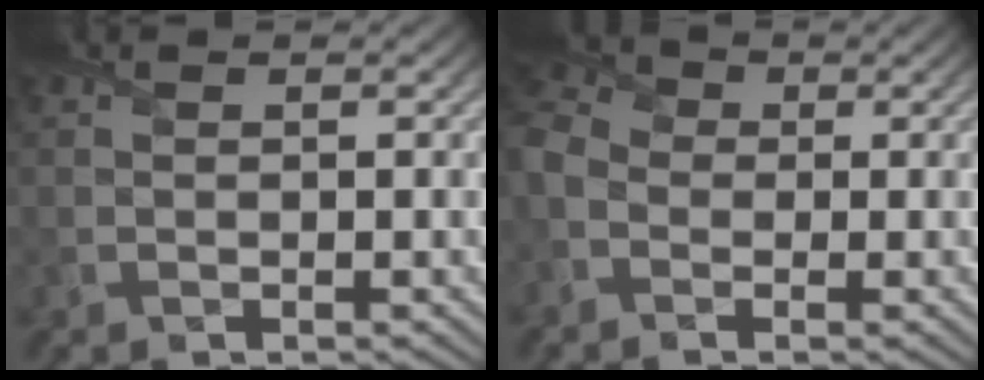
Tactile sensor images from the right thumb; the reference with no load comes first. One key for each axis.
{"total": 5.8, "fx": -2.1, "fy": 4.3, "fz": 3.2, "tx": -0.099, "ty": -0.004, "tz": -0.050}